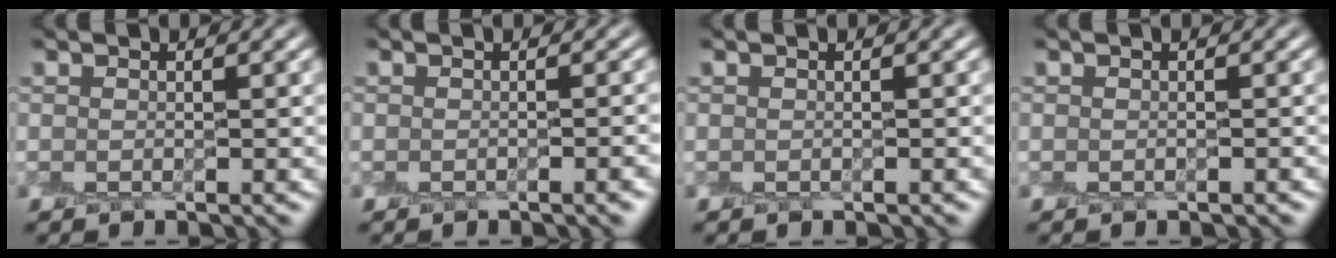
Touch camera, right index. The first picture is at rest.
{"total": 2.2, "force": [-1.4, 0.4, 1.6], "torque": [-0.014, -0.002, -0.017]}
{"total": 0.0}
{"total": 0.5, "force": [-0.4, 0.3, 0.1], "torque": [0.000, -0.001, -0.009]}